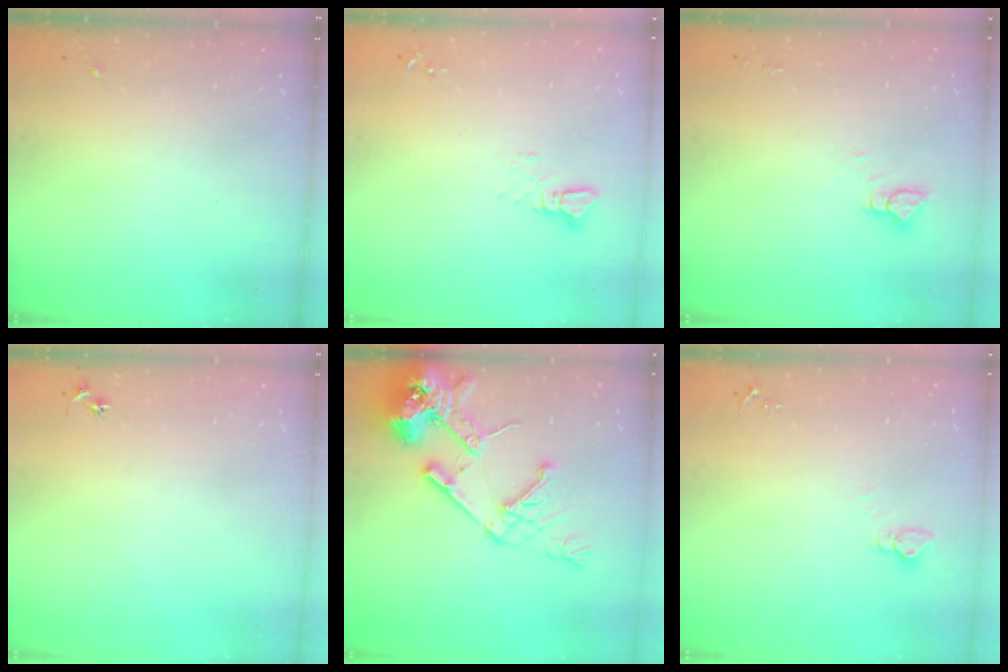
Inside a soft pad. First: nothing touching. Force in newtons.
{"total": 2.5, "press": 2.5, "slide": 0.1}
{"total": 4.3, "press": 4.3, "slide": 0.4}
{"total": 2.5, "press": 2.5, "slide": 0.3}
{"total": 18.4, "press": 18.2, "slide": 2.5}
{"total": 2.7, "press": 2.7, "slide": 0.1}